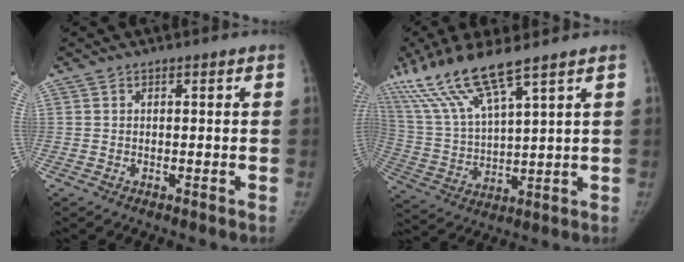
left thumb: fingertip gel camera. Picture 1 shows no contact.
{"total": 14.7, "force": [10.2, 2.3, 10.4], "torque": [-0.223, -0.037, 0.212]}